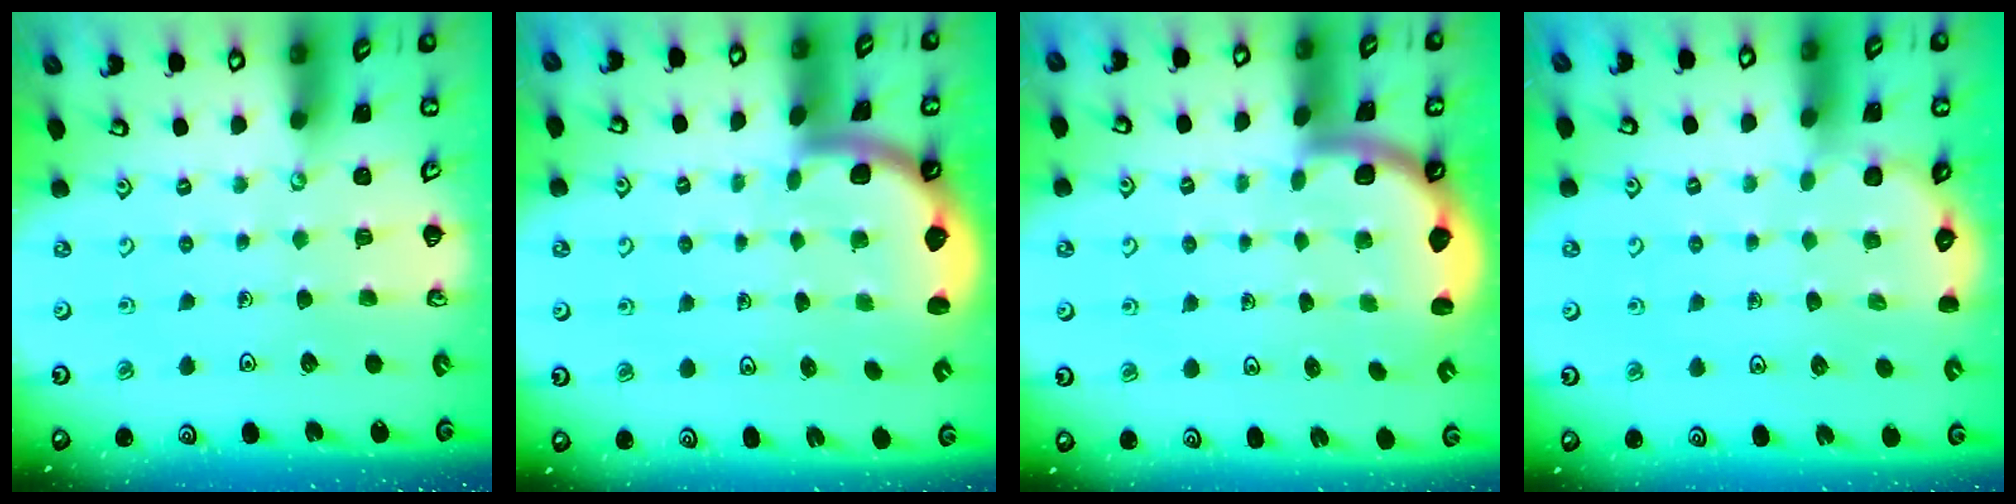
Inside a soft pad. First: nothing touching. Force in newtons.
{"total": 1.8, "press": 1.8, "slide": 0.3}
{"total": 1.7, "press": 1.7, "slide": 0.1}
{"total": 2.9, "press": 2.8, "slide": 0.7}